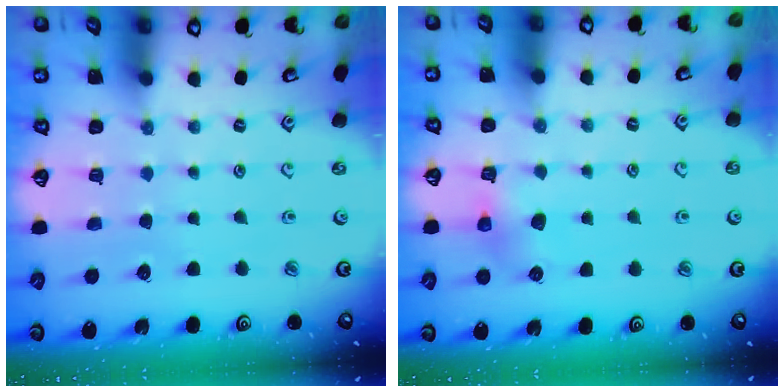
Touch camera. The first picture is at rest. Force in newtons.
{"total": 5.1, "press": 5.1, "slide": 0.4}